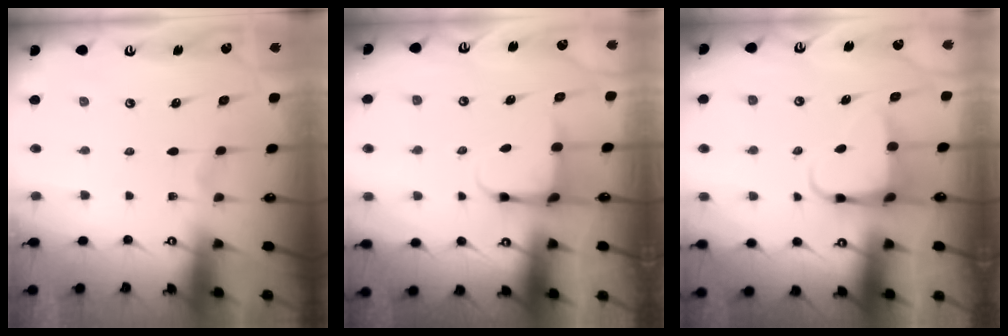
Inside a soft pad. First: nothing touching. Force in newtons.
{"total": 3.9, "press": 3.7, "slide": 1.2}
{"total": 4.8, "press": 4.8, "slide": 0.7}